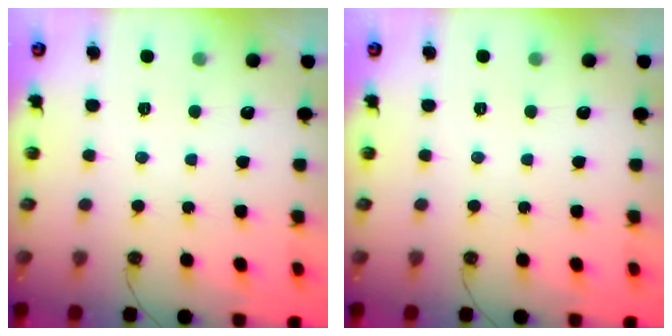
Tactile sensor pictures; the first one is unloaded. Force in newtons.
{"total": 0.0}